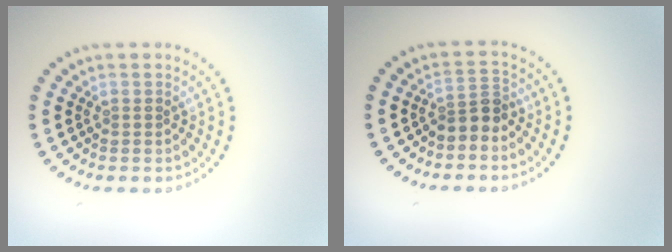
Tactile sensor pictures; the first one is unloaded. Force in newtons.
{"total": 2.3, "press": 1.9, "slide": 1.4}